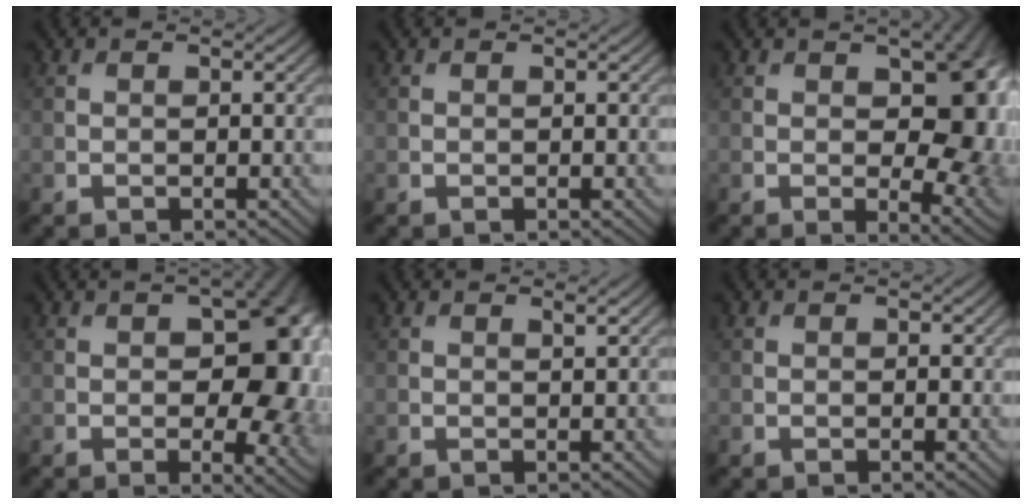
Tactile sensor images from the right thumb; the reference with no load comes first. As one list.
[{"total": 0.0}, {"total": 13.3, "force": [0.8, 7.4, 11.0], "torque": [-0.135, -0.017, 0.030]}, {"total": 15.0, "force": [0.8, 8.8, 12.1], "torque": [-0.128, -0.014, 0.029]}, {"total": 0.6, "force": [0.4, 0.0, 0.4], "torque": [-0.007, 0.000, 0.007]}, {"total": 0.0}]